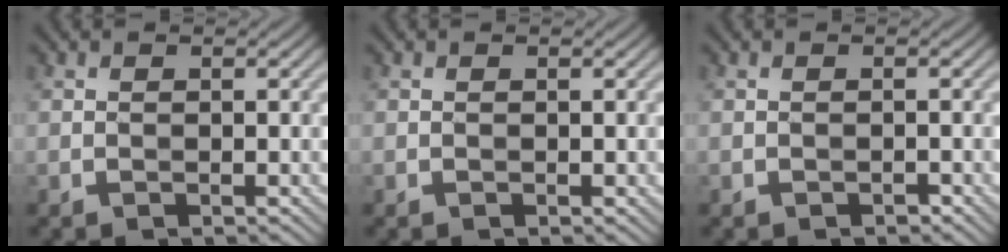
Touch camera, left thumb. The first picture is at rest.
{"total": 0.0}
{"total": 0.5, "force": [-0.5, 0.2, 0.1], "torque": [0.000, -0.001, -0.010]}